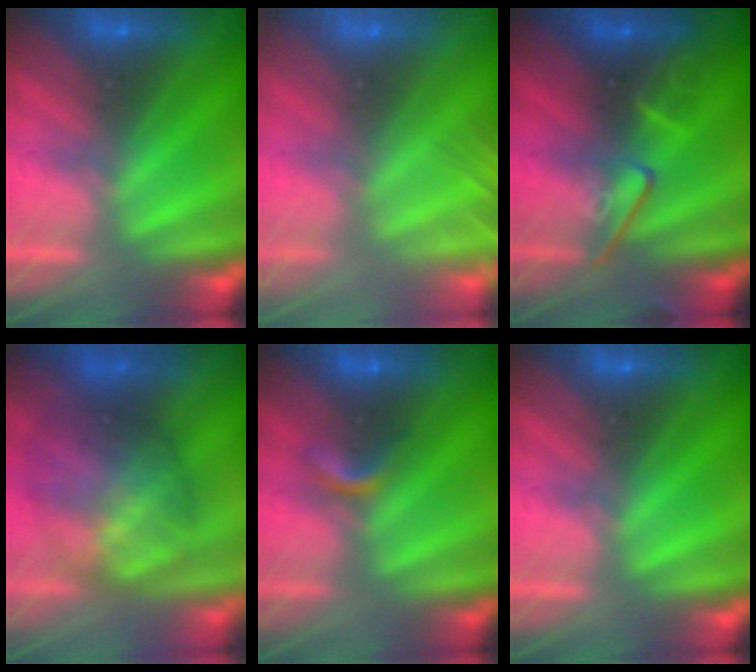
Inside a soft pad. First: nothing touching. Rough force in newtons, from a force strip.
{"total": 7.7}
{"total": 2.4}
{"total": 5.7}
{"total": 2.2}
{"total": 0.0}